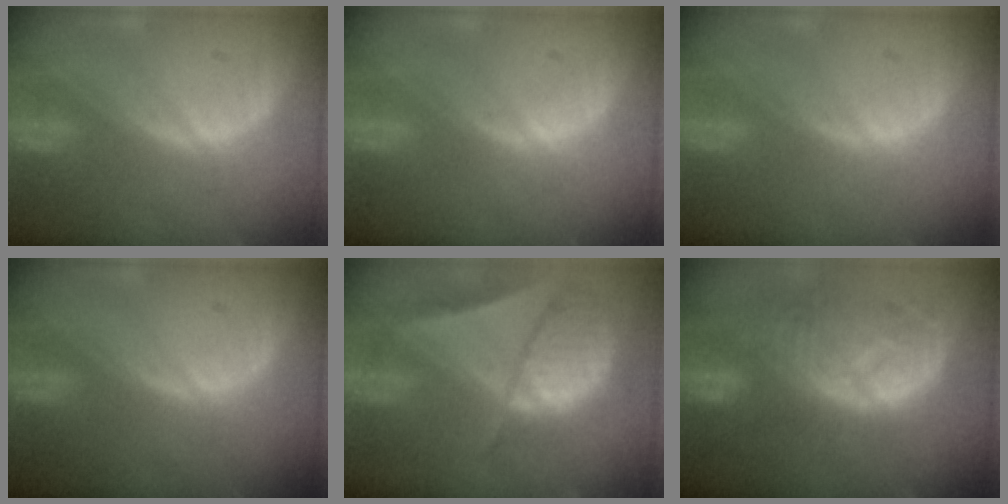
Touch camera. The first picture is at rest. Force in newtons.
{"total": 0.0}
{"total": 0.0}
{"total": 0.0}
{"total": 9.8, "press": 8.2, "slide": 5.3}
{"total": 11.0, "press": 9.8, "slide": 5.1}